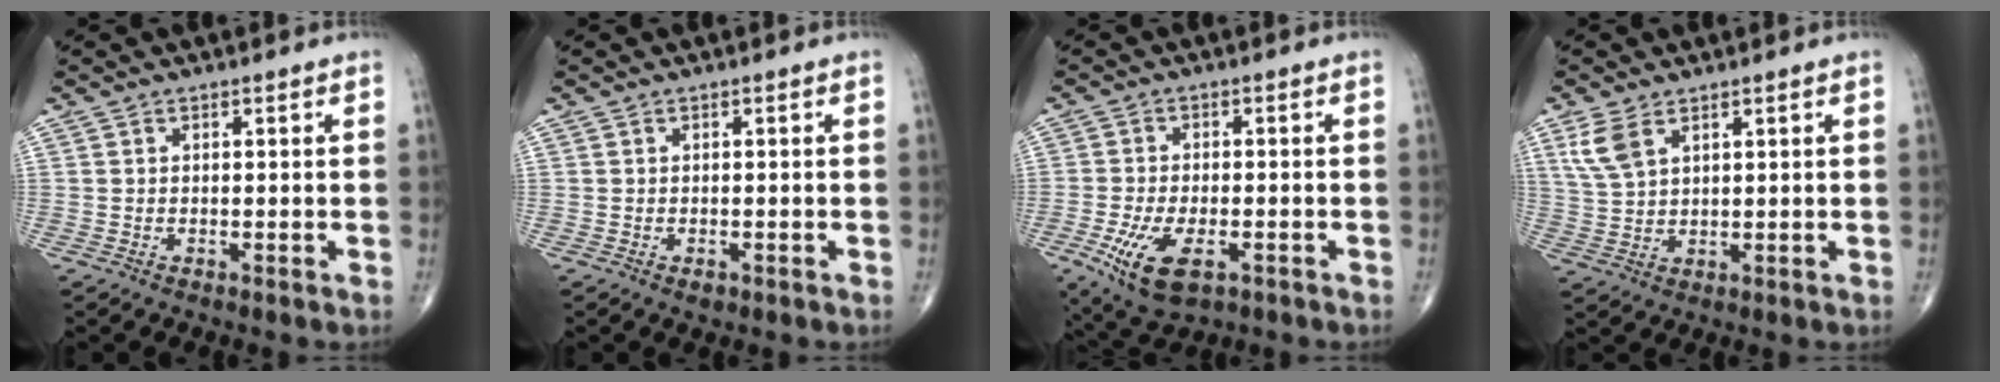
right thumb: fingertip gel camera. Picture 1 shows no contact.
{"total": 1.0, "force": [-0.5, 0.6, 0.6], "torque": [-0.007, -0.001, -0.005]}
{"total": 10.4, "force": [-4.2, 5.0, 8.1], "torque": [-0.157, -0.001, -0.065]}
{"total": 5.6, "force": [3.0, 2.8, 3.7], "torque": [-0.080, -0.006, 0.072]}